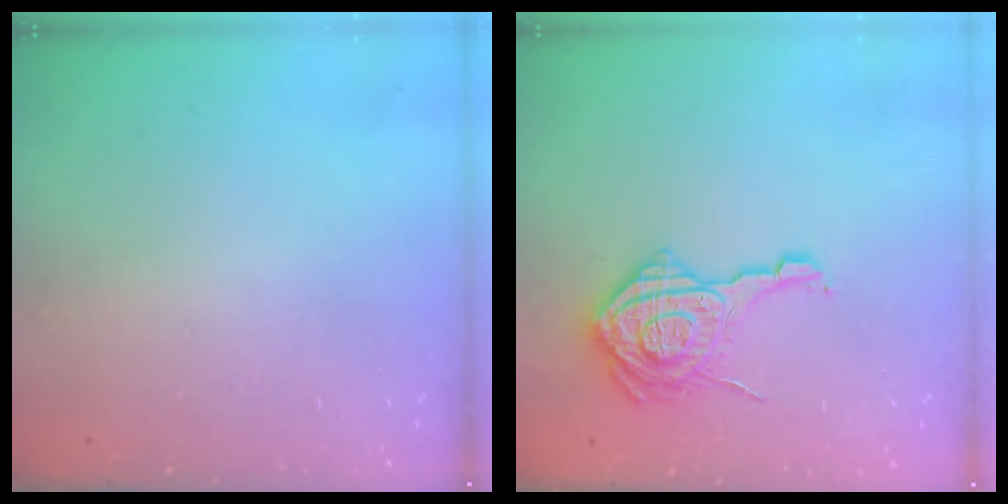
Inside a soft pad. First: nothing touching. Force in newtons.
{"total": 16.6, "press": 16.6, "slide": 1.2}